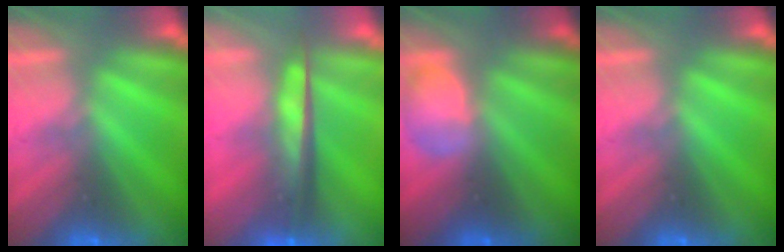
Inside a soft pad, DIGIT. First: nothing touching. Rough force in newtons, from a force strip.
{"total": 6.9}
{"total": 2.4}
{"total": 0.0}